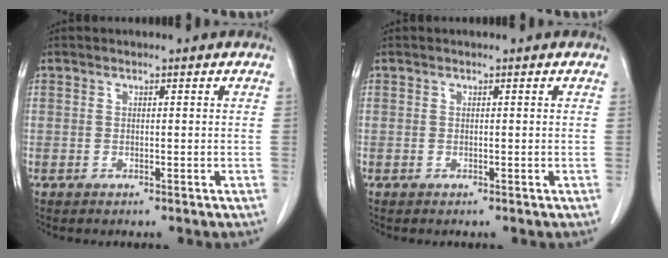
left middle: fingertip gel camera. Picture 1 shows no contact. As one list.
[{"total": 0.0}]